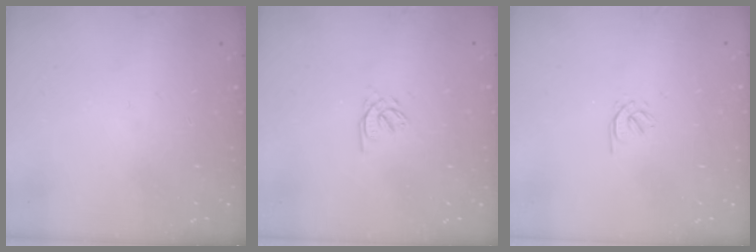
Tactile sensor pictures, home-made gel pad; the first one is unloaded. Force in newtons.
{"total": 2.4, "press": 2.4, "slide": 0.3}
{"total": 0.5, "press": 0.3, "slide": 0.4}